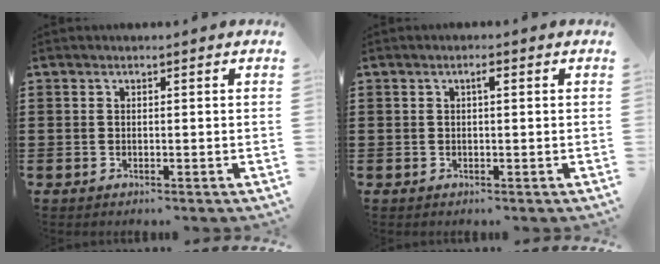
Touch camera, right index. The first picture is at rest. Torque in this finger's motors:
{"motor_torque": [0.30, -0.25, 0.02, 0.02]}